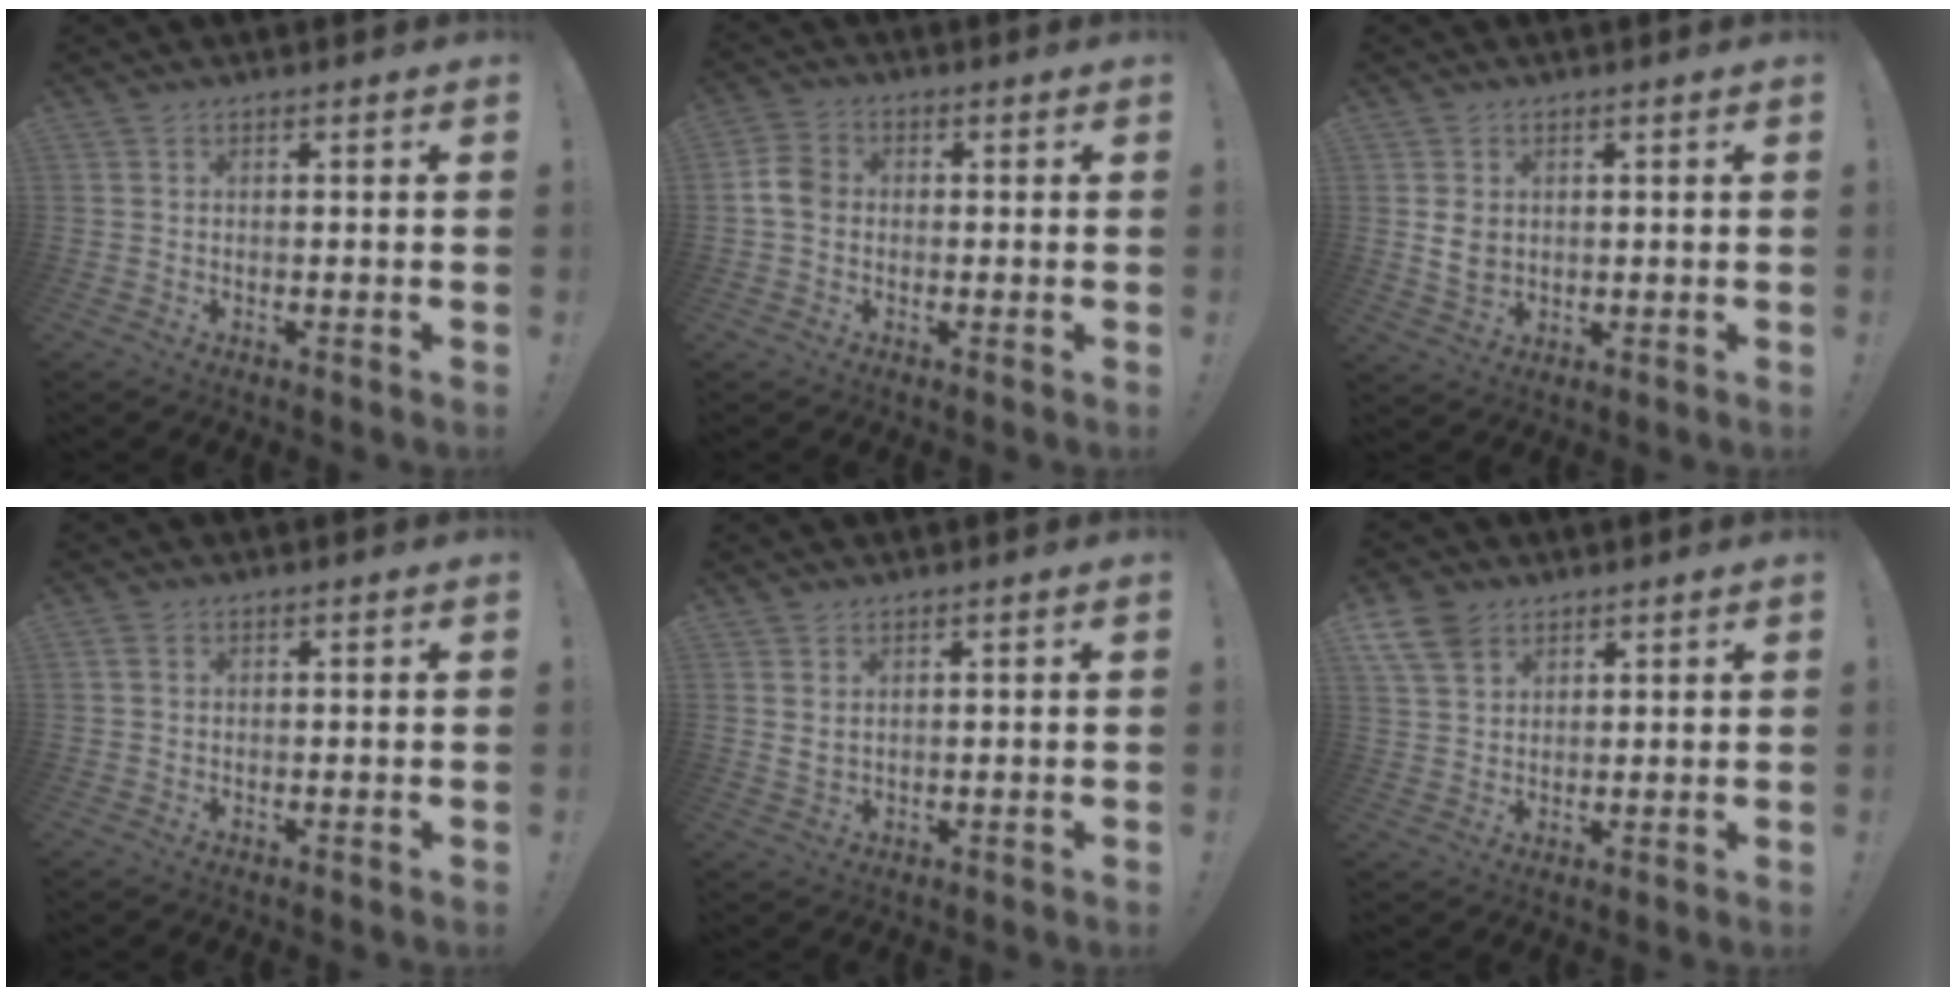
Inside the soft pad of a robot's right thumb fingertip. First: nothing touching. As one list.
[{"total": 6.1, "force": [-0.6, 4.8, 3.7], "torque": [-0.071, 0.020, -0.005]}, {"total": 5.4, "force": [1.3, 4.4, 2.8], "torque": [-0.041, -0.002, 0.025]}, {"total": 1.3, "force": [0.4, 1.0, 0.7], "torque": [-0.015, 0.004, 0.008]}, {"total": 2.5, "force": [1.5, 1.2, 1.5], "torque": [-0.022, -0.008, 0.027]}, {"total": 9.3, "force": [5.6, 6.4, 3.8], "torque": [-0.081, -0.025, 0.112]}]